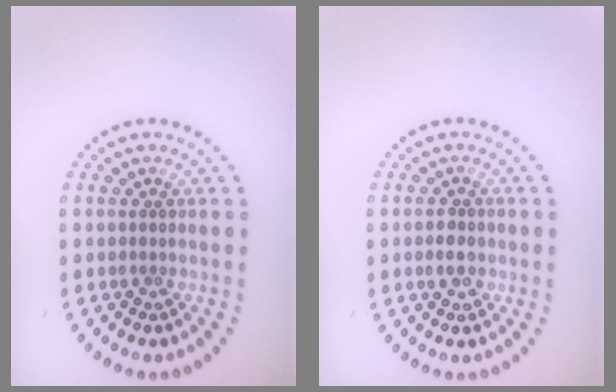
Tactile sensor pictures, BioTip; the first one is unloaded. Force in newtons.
{"total": 1.7, "press": 1.7, "slide": 0.1}